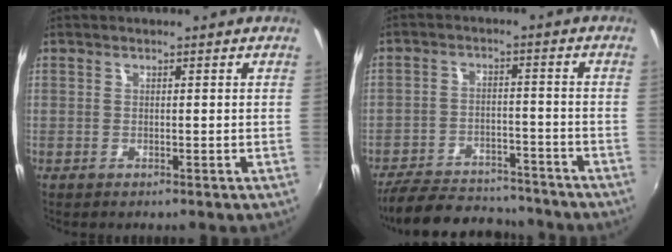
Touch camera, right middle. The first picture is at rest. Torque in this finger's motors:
{"motor_torque": [0.30, -0.80, -0.23, -0.06]}